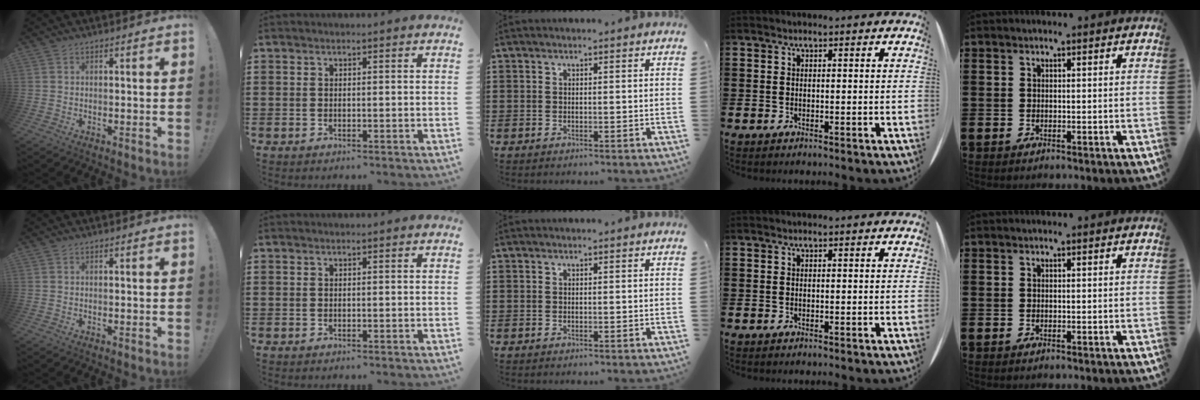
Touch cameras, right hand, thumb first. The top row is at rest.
{}